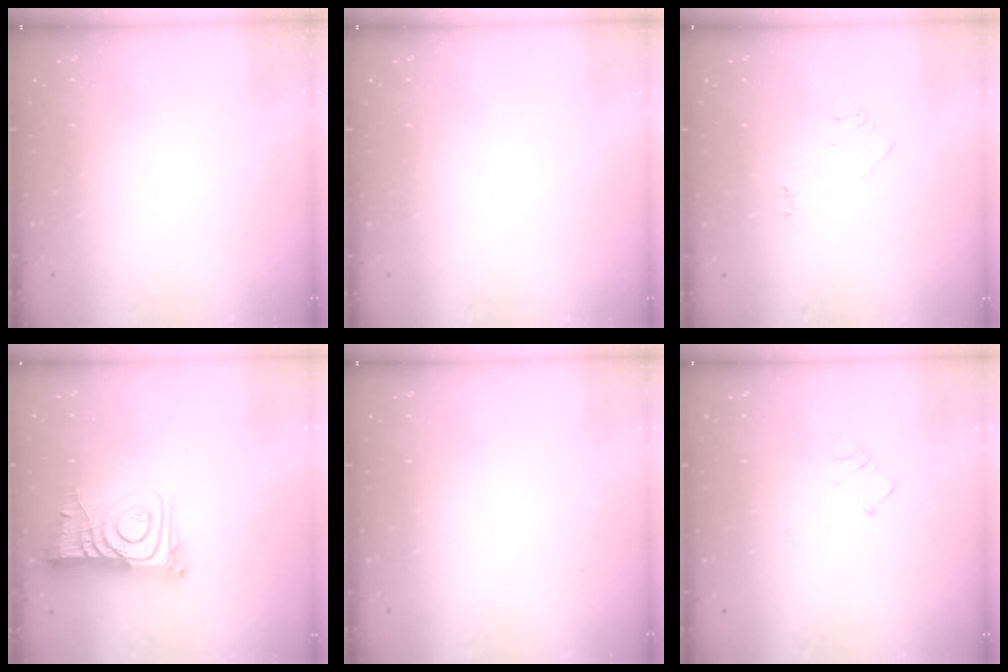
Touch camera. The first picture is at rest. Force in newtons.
{"total": 0.0}
{"total": 3.8, "press": 3.8, "slide": 0.5}
{"total": 14.8, "press": 14.7, "slide": 1.6}
{"total": 0.0}
{"total": 2.6, "press": 2.6, "slide": 0.5}